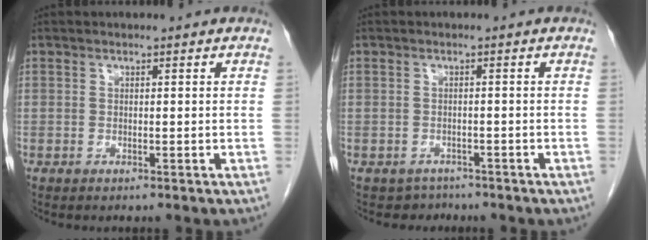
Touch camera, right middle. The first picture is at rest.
{"total": 2.4, "force": [-1.9, 1.3, -0.7], "torque": [0.006, 0.004, -0.029]}